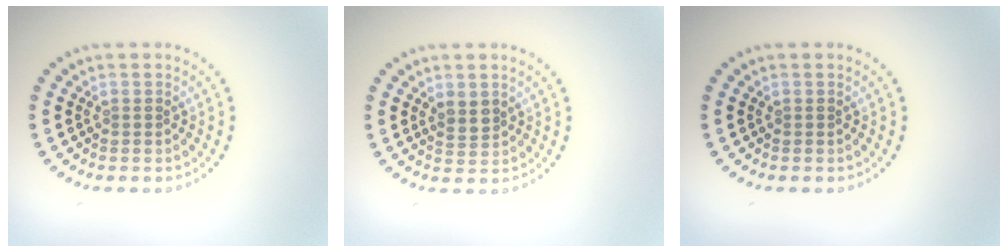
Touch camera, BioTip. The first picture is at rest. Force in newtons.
{"total": 1.6, "press": 1.4, "slide": 0.8}
{"total": 0.0}